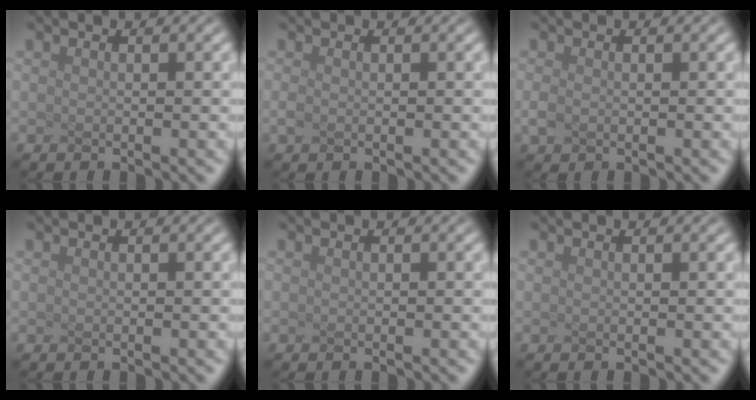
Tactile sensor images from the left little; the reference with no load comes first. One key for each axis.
{"total": 1.0, "fx": -0.5, "fy": -0.6, "fz": -0.6, "tx": -0.014, "ty": -0.009, "tz": 0.010}
{"total": 1.4, "fx": -0.9, "fy": -0.8, "fz": -0.8, "tx": -0.015, "ty": -0.014, "tz": 0.019}
{"total": 0.0}
{"total": 0.0}
{"total": 0.7, "fx": 0.5, "fy": 0.3, "fz": 0.4, "tx": -0.002, "ty": 0.012, "tz": 0.002}